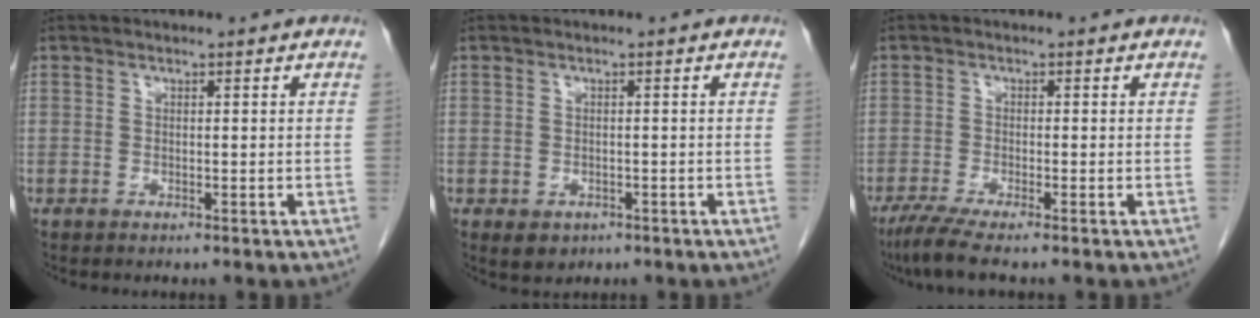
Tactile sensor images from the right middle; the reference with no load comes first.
{"total": 2.3, "force": [-1.1, 1.8, 1.0], "torque": [-0.011, 0.001, -0.004]}
{"total": 4.4, "force": [-3.3, -0.2, 3.0], "torque": [-0.057, -0.013, -0.065]}